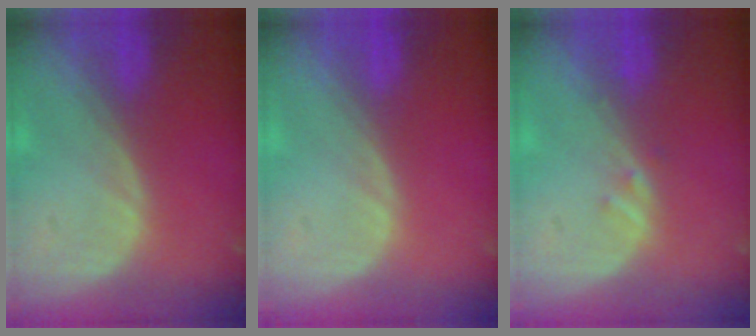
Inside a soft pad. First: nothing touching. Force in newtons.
{"total": 0.0}
{"total": 1.0, "press": 0.9, "slide": 0.5}